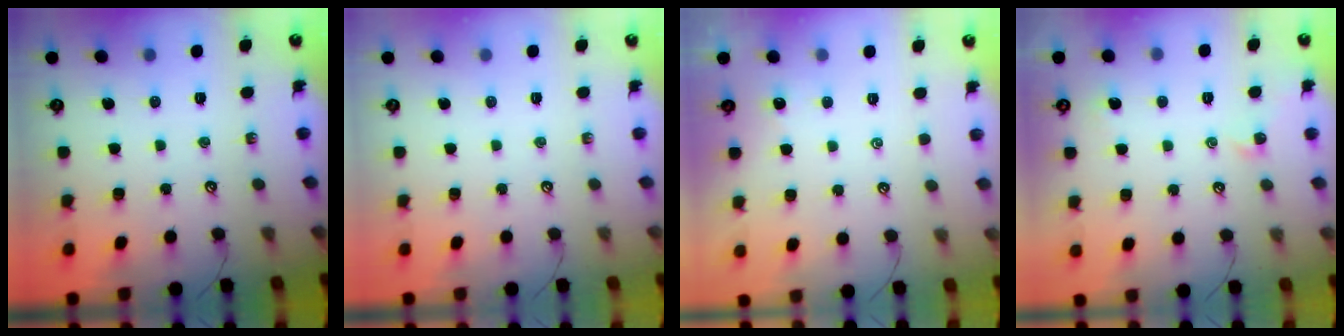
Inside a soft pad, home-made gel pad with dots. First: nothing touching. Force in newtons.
{"total": 0.0}
{"total": 2.5, "press": 2.5, "slide": 0.3}
{"total": 1.5, "press": 1.4, "slide": 0.5}